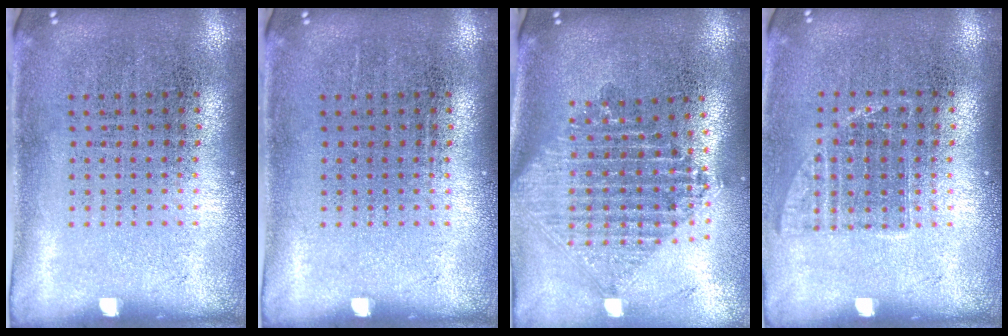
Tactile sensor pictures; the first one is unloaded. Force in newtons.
{"total": 0.0}
{"total": 2.2, "press": 1.7, "slide": 1.4}
{"total": 0.9, "press": 0.7, "slide": 0.4}